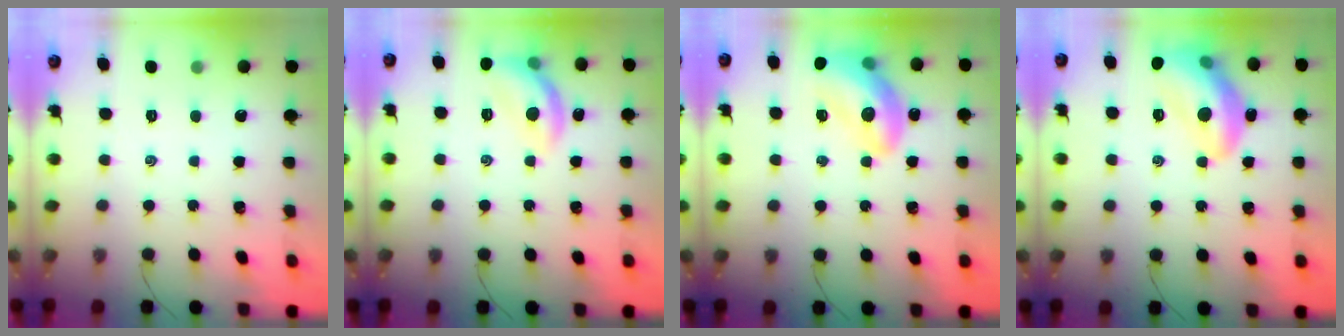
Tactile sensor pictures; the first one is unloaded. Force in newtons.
{"total": 12.2, "press": 12.2, "slide": 0.7}
{"total": 15.9, "press": 15.6, "slide": 3.1}
{"total": 15.0, "press": 14.9, "slide": 1.8}